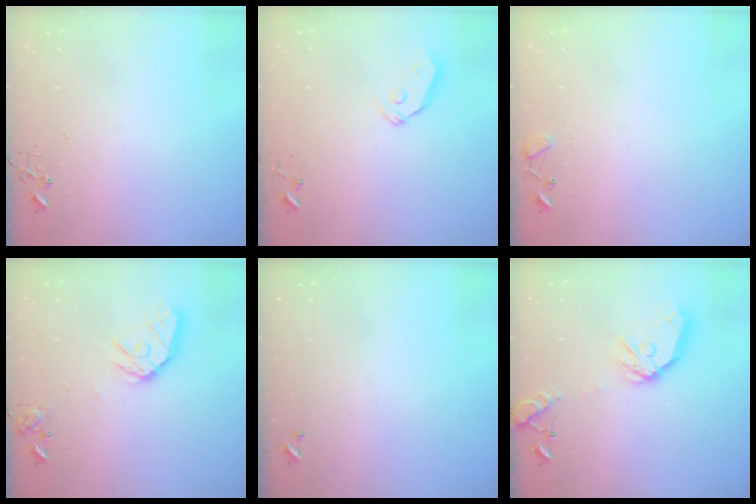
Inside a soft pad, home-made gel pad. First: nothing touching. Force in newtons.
{"total": 6.0, "press": 6.0, "slide": 0.5}
{"total": 8.4, "press": 8.4, "slide": 0.7}
{"total": 14.1, "press": 14.0, "slide": 1.7}
{"total": 0.0}
{"total": 16.8, "press": 16.6, "slide": 2.9}